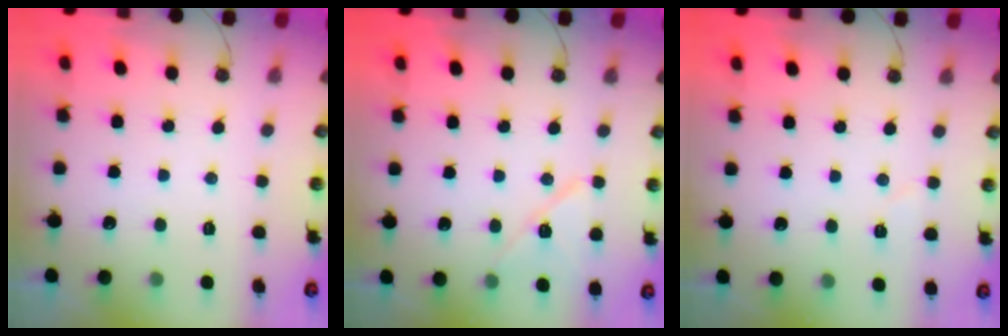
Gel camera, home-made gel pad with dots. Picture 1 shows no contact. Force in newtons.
{"total": 10.3, "press": 10.1, "slide": 1.6}
{"total": 3.9, "press": 3.8, "slide": 1.2}